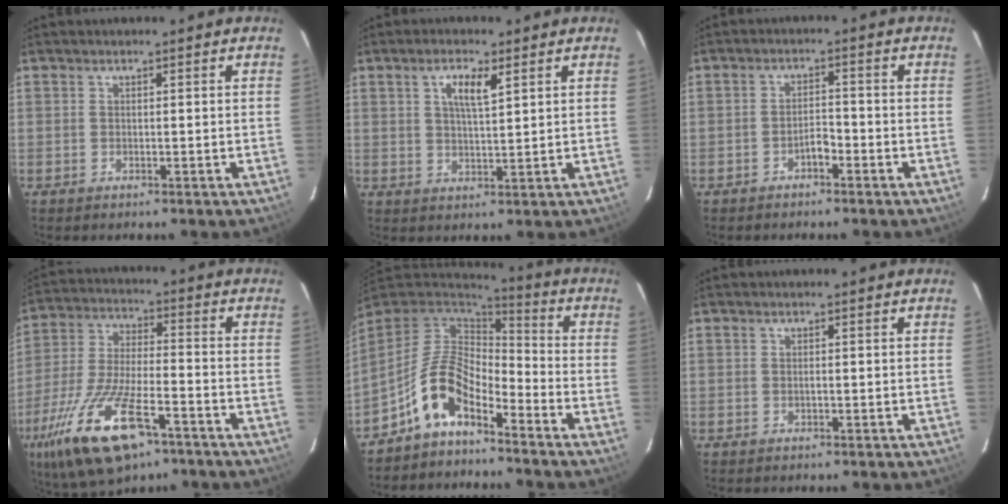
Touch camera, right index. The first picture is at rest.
{"total": 4.6, "force": [2.2, 1.3, 3.9], "torque": [-0.070, 0.004, 0.039]}
{"total": 2.5, "force": [-1.9, 0.8, 1.5], "torque": [-0.028, 0.008, -0.031]}
{"total": 19.8, "force": [-11.2, 7.2, 14.7], "torque": [-0.308, -0.046, -0.205]}
{"total": 10.1, "force": [-6.6, 4.1, 6.5], "torque": [-0.137, 0.019, -0.135]}
{"total": 0.0}